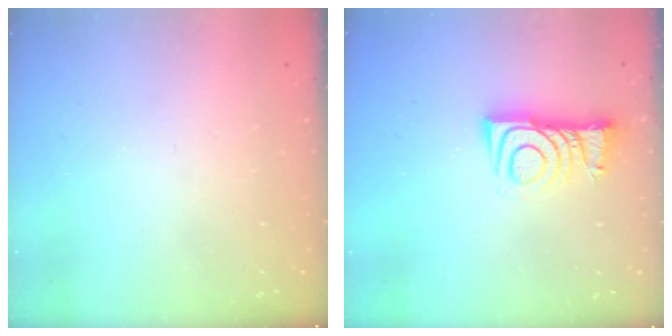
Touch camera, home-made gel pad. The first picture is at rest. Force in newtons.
{"total": 7.2, "press": 7.2, "slide": 0.8}